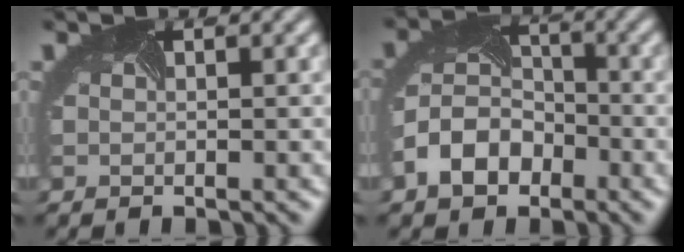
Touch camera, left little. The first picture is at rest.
{"total": 4.9, "force": [-2.5, 3.7, 2.0], "torque": [-0.049, 0.004, -0.059]}